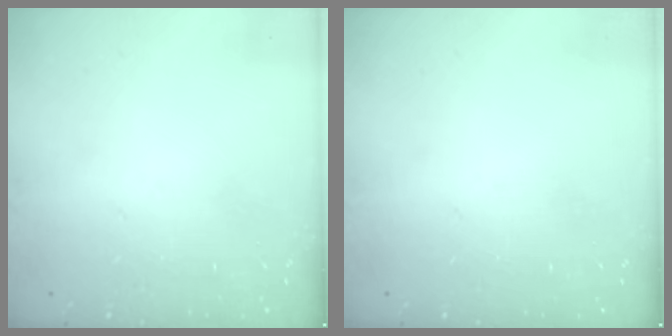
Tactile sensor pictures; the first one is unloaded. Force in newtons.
{"total": 0.0}